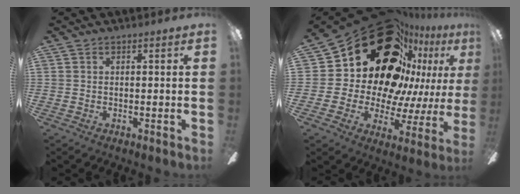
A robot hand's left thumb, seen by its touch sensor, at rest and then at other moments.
{"total": 29.4, "force": [16.2, 18.0, 16.7], "torque": [-0.250, -0.126, 0.322]}